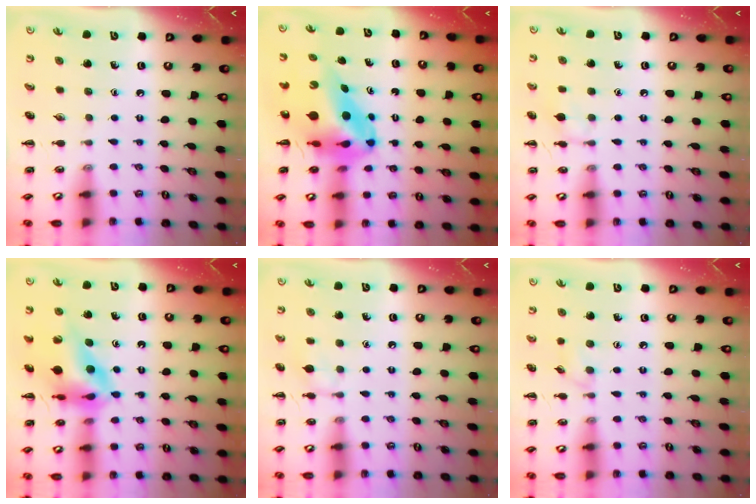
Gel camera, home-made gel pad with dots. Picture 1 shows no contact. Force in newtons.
{"total": 12.0, "press": 11.4, "slide": 3.7}
{"total": 7.0, "press": 6.7, "slide": 1.7}
{"total": 13.1, "press": 12.5, "slide": 4.0}
{"total": 6.3, "press": 6.1, "slide": 1.3}
{"total": 4.8, "press": 4.4, "slide": 1.9}